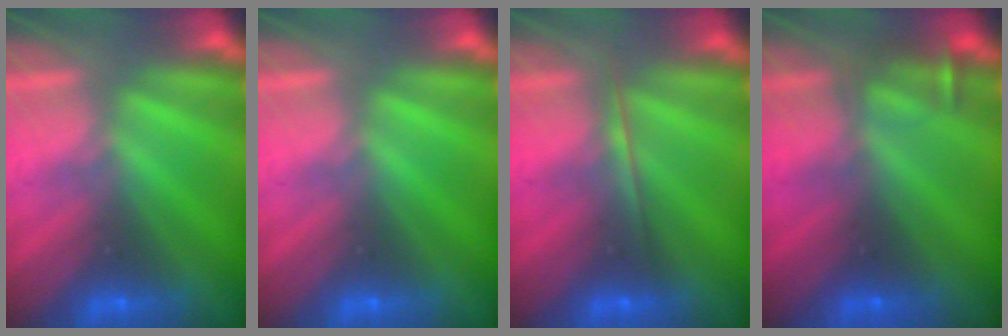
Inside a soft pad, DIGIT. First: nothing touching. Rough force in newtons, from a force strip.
{"total": 0.0}
{"total": 1.7}
{"total": 3.1}